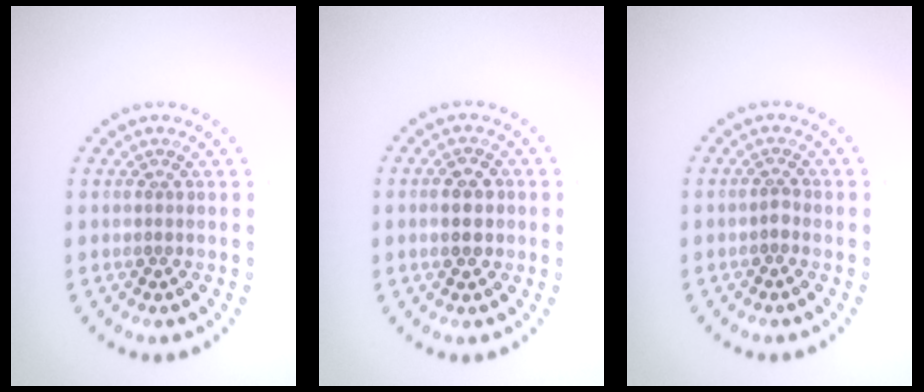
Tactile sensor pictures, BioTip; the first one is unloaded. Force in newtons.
{"total": 2.2, "press": 2.2, "slide": 0.1}
{"total": 0.9, "press": 0.6, "slide": 0.7}